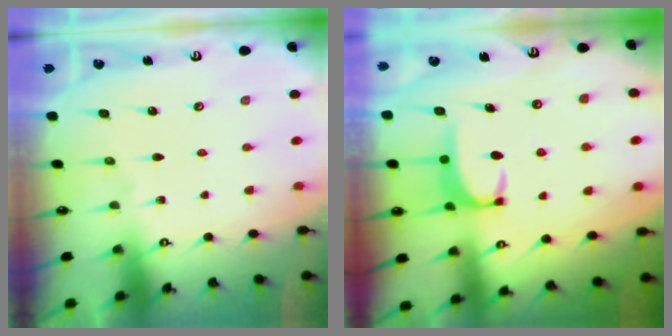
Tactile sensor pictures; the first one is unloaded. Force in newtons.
{"total": 2.8, "press": 2.8, "slide": 0.4}